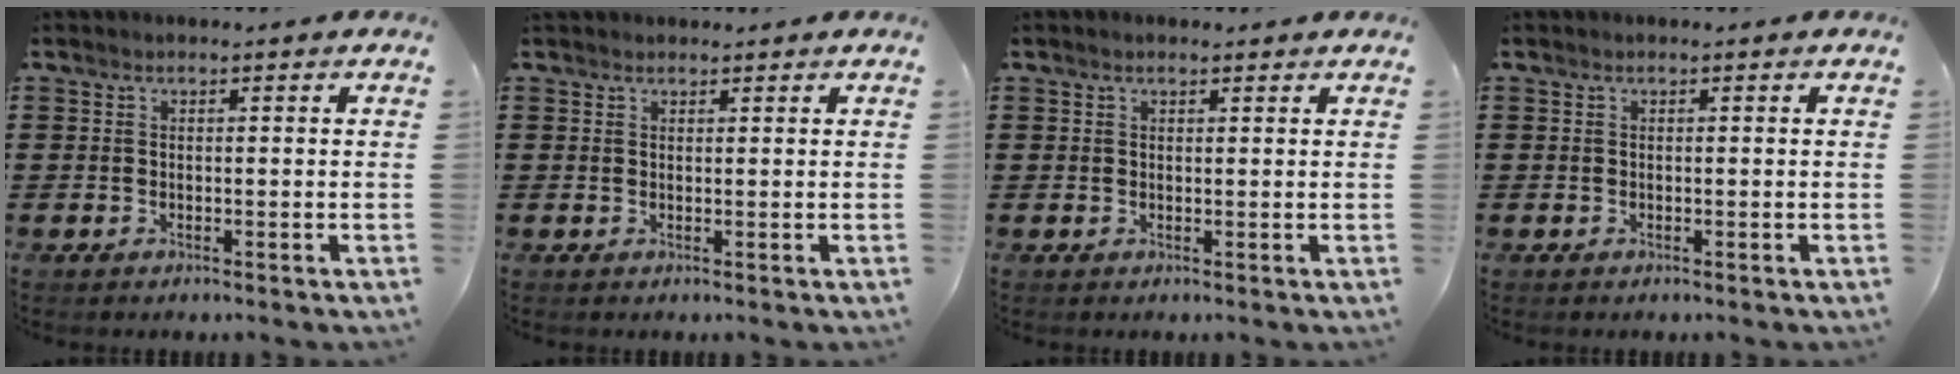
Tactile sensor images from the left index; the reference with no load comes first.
{"total": 0.8, "force": [0.7, 0.3, 0.0], "torque": [-0.002, 0.002, 0.015]}
{"total": 0.8, "force": [0.6, 0.2, 0.5], "torque": [-0.009, 0.003, 0.010]}
{"total": 0.0}